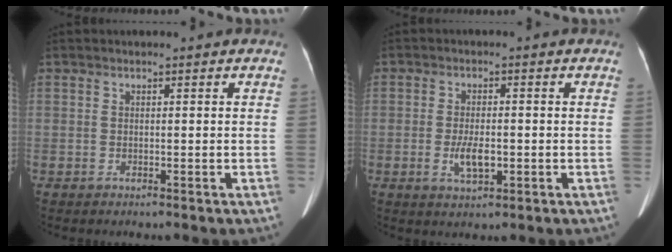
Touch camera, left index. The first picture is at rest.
{"total": 4.1, "force": [-1.0, 1.5, 3.6], "torque": [-0.073, -0.003, -0.015]}